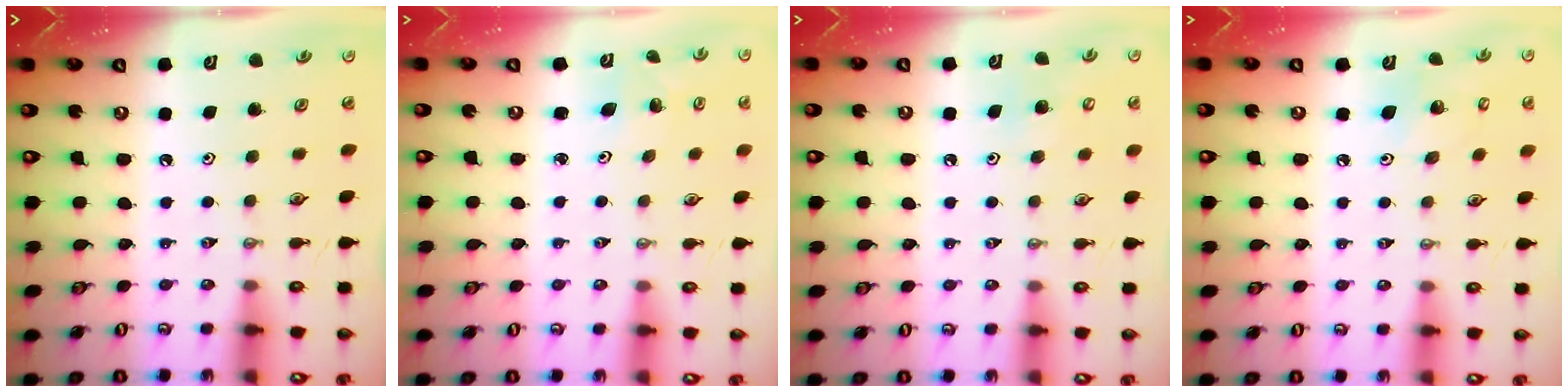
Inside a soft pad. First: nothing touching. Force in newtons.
{"total": 1.3, "press": 1.3, "slide": 0.1}
{"total": 6.3, "press": 6.3, "slide": 0.0}
{"total": 7.2, "press": 7.0, "slide": 1.8}